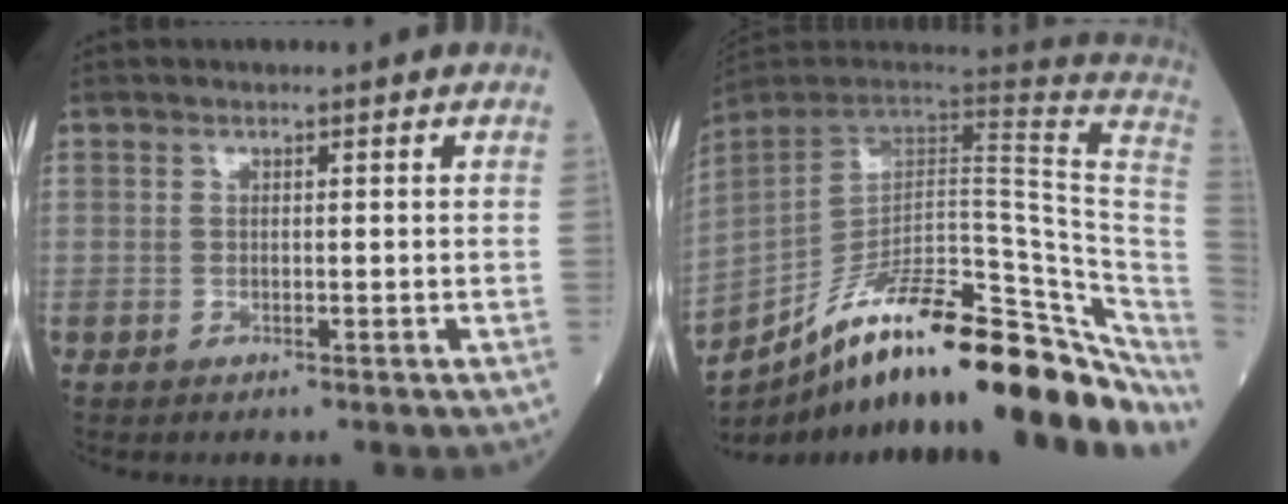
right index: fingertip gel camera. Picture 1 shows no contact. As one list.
[{"total": 29.8, "force": [-20.7, 7.4, 20.2], "torque": [-0.240, -0.009, -0.308]}]